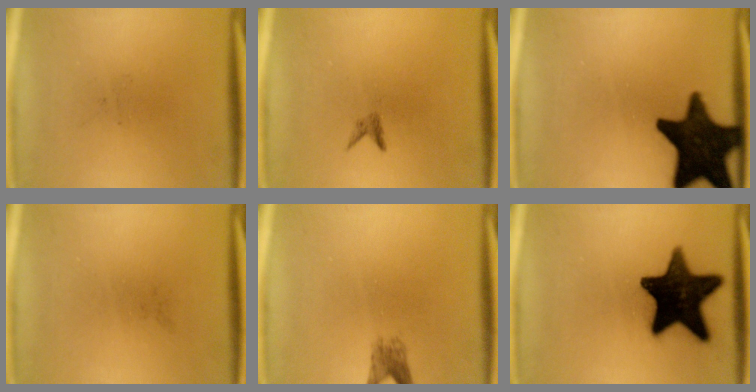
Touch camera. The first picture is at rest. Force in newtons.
{"total": 0.8}
{"total": 17.8}
{"total": 0.0}
{"total": 2.2}
{"total": 17.8}